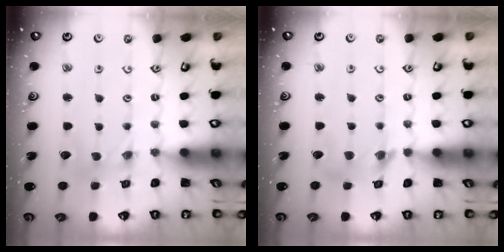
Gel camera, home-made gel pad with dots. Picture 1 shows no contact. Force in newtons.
{"total": 7.5, "press": 7.5, "slide": 0.7}